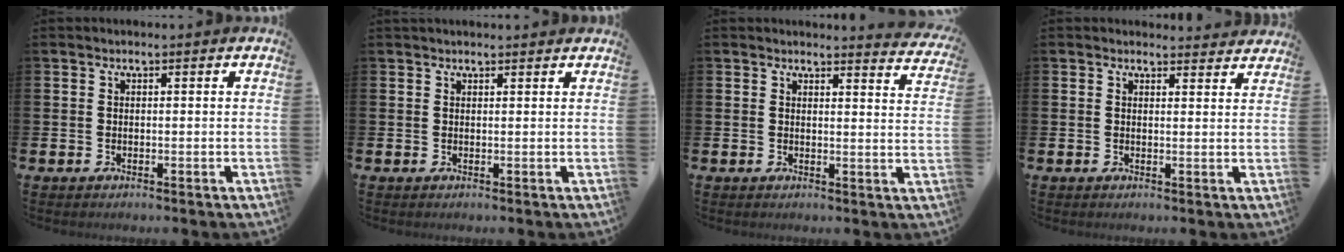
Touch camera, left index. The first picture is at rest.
{"total": 0.8, "force": [0.8, 0.1, 0.2], "torque": [0.003, -0.002, 0.014]}
{"total": 2.9, "force": [2.9, -0.1, 0.0], "torque": [0.010, -0.024, 0.049]}
{"total": 2.2, "force": [2.1, 0.3, -0.1], "torque": [0.007, -0.014, 0.036]}